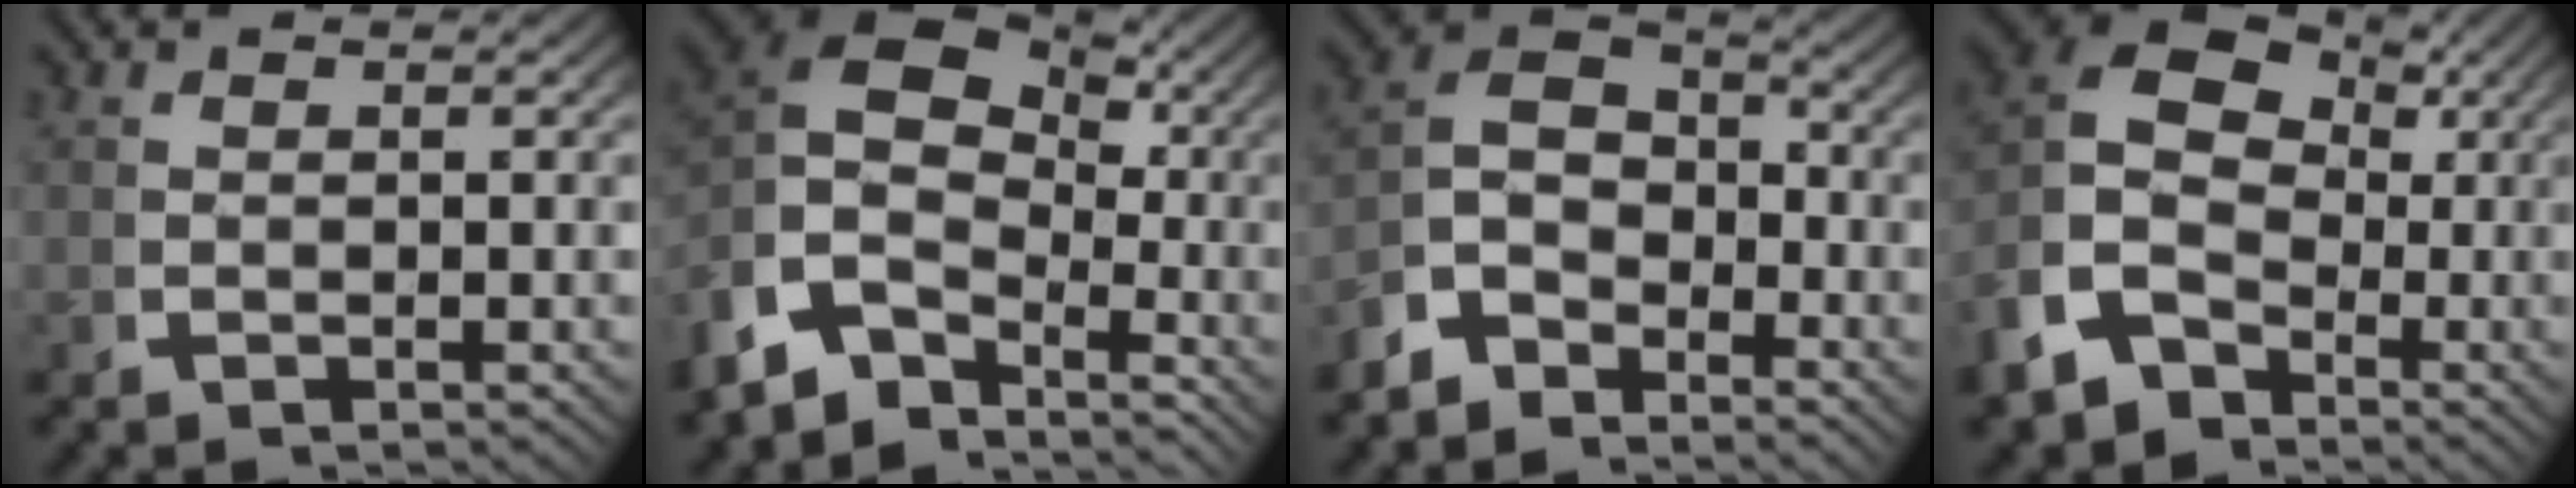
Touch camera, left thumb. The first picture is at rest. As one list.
[{"total": 12.7, "force": [0.0, 9.3, 8.7], "torque": [-0.192, -0.033, 0.004]}, {"total": 7.9, "force": [-1.1, 6.1, 4.9], "torque": [-0.085, -0.010, -0.031]}, {"total": 10.7, "force": [0.3, 8.4, 6.6], "torque": [-0.151, -0.019, 0.002]}]